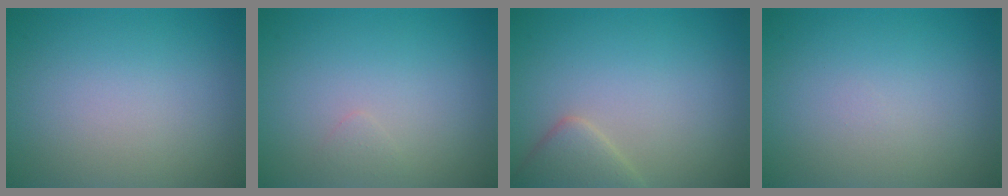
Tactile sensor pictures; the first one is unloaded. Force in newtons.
{"total": 0.6, "press": 0.6, "slide": 0.0}
{"total": 2.7, "press": 2.7, "slide": 0.2}
{"total": 0.0}